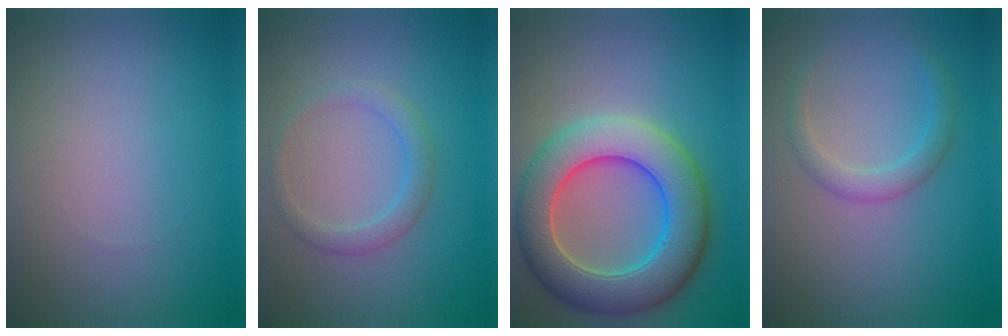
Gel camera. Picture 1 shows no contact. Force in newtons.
{"total": 1.9, "press": 1.9, "slide": 0.1}
{"total": 8.9, "press": 8.9, "slide": 0.4}
{"total": 2.0, "press": 2.0, "slide": 0.1}